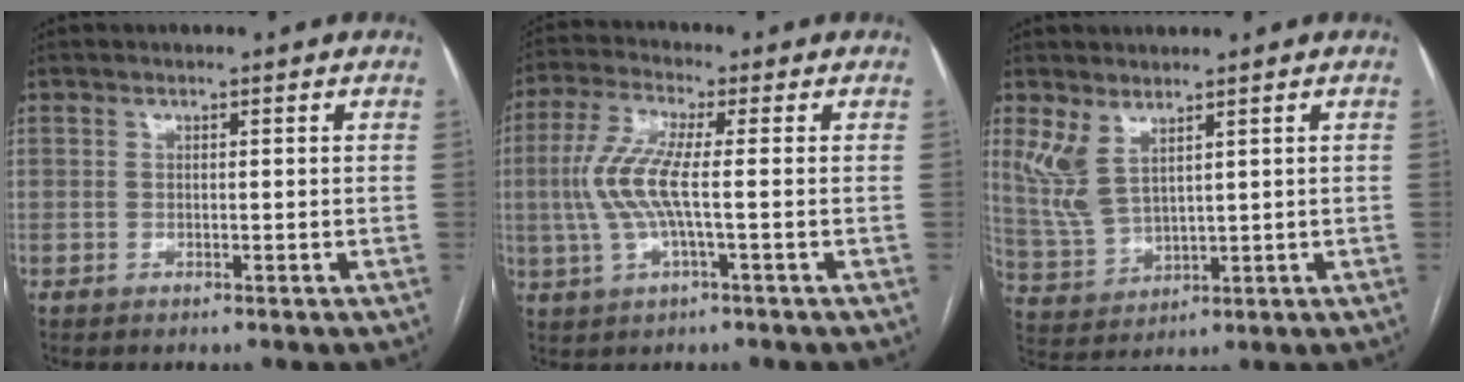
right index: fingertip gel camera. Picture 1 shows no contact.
{"total": 8.1, "force": [-0.4, 1.2, 8.0], "torque": [-0.182, 0.008, -0.013]}
{"total": 6.3, "force": [3.5, 2.8, 4.4], "torque": [-0.109, 0.000, 0.087]}